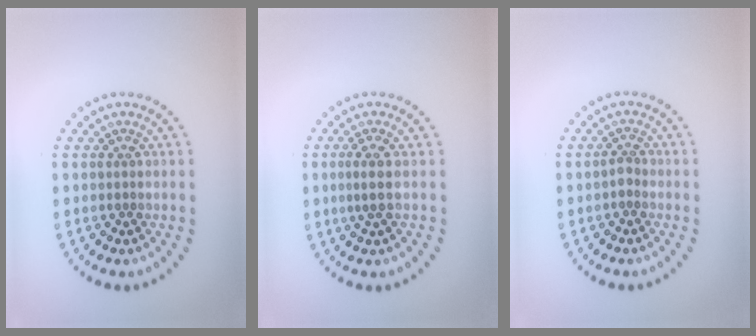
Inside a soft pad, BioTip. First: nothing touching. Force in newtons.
{"total": 1.7, "press": 1.3, "slide": 1.2}
{"total": 1.0, "press": 0.7, "slide": 0.7}